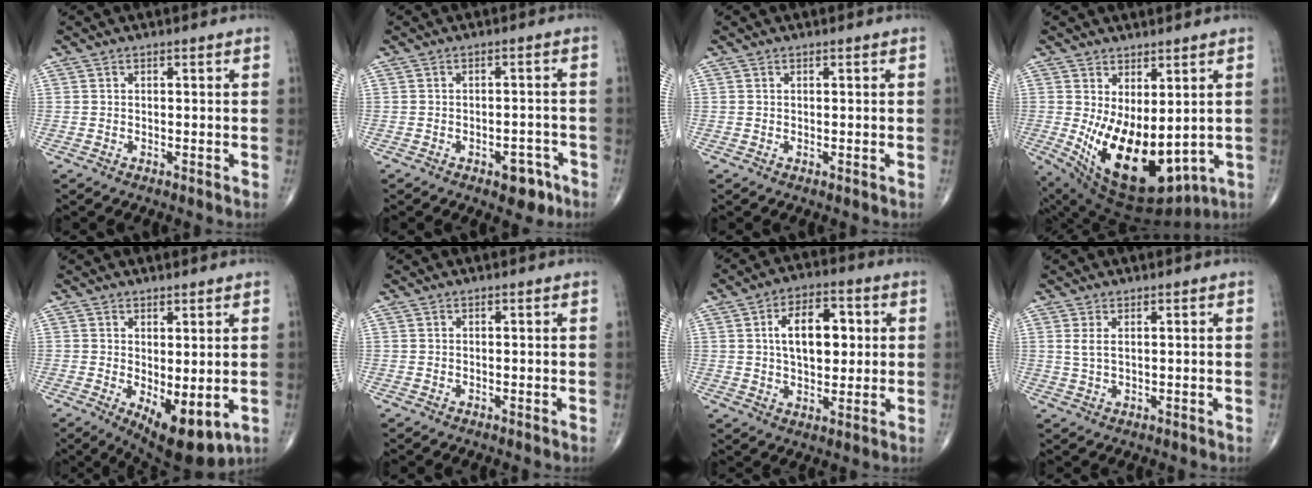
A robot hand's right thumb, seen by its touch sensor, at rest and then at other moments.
{"total": 5.1, "force": [-2.9, 2.7, 3.2], "torque": [-0.021, 0.022, -0.032]}
{"total": 0.0}
{"total": 17.1, "force": [-1.3, 8.8, 14.6], "torque": [-0.233, -0.027, 0.015]}
{"total": 9.6, "force": [-1.8, 4.0, 8.5], "torque": [-0.116, -0.021, -0.011]}
{"total": 0.0}
{"total": 11.7, "force": [2.1, 6.8, 9.3], "torque": [-0.121, 0.005, 0.033]}
{"total": 2.3, "force": [0.8, 1.0, 1.9], "torque": [-0.044, 0.001, 0.023]}